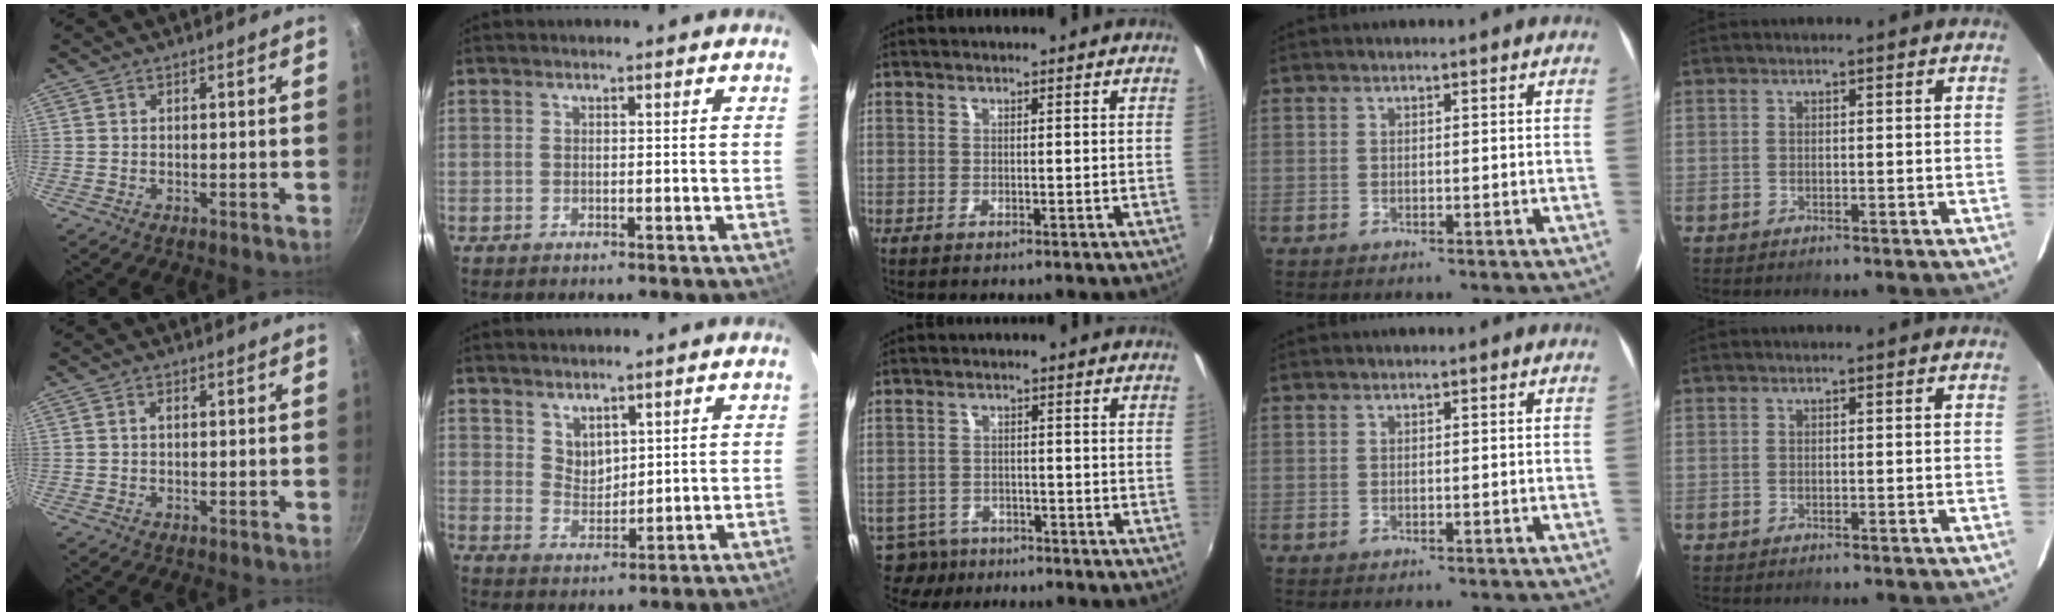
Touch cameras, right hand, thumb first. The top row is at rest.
{"thumb": {"total": 1.1, "force": [0.1, 0.8, 0.8], "torque": [-0.014, 0.005, 0.001]}, "index": {"total": 4.0, "force": [3.0, 2.2, 1.5], "torque": [-0.020, 0.000, 0.060]}, "middle": {"total": 6.6, "force": [-5.3, 3.7, 1.4], "torque": [-0.047, -0.002, -0.086]}}